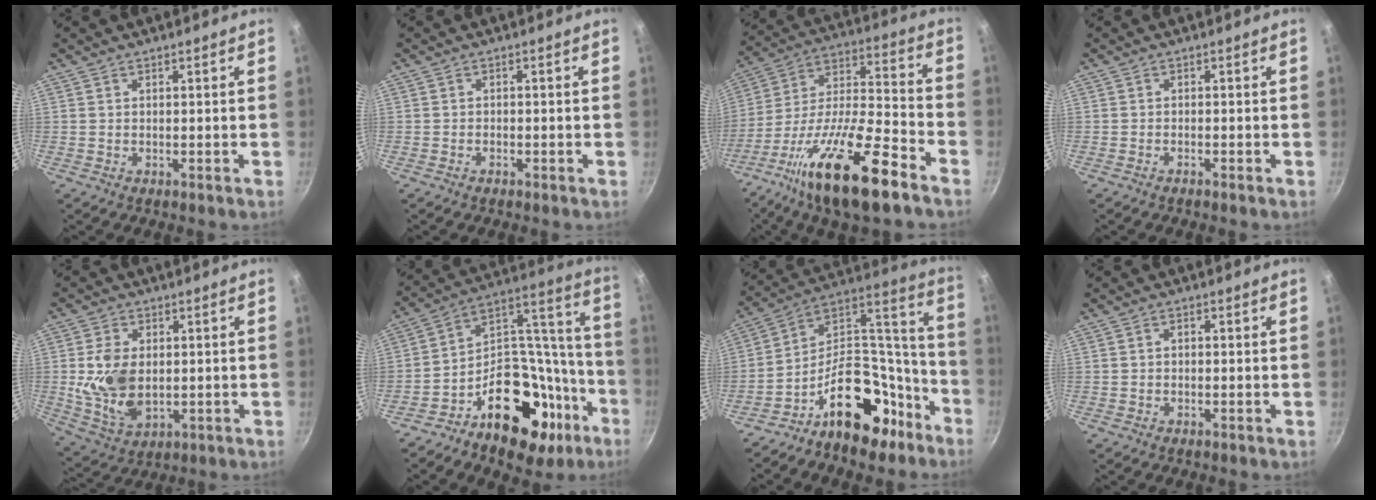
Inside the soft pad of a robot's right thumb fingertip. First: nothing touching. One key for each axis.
{"total": 0.9, "fx": -0.6, "fy": 0.3, "fz": 0.5, "tx": -0.014, "ty": 0.005, "tz": -0.012}
{"total": 23.3, "fx": -13.2, "fy": 6.2, "fz": 18.1, "tx": -0.299, "ty": 0.065, "tz": -0.239}
{"total": 0.7, "fx": -0.6, "fy": -0.2, "fz": 0.3, "tx": -0.017, "ty": 0.003, "tz": -0.010}
{"total": 11.4, "fx": 0.4, "fy": 7.4, "fz": 8.7, "tx": -0.157, "ty": -0.015, "tz": 0.020}
{"total": 27.4, "fx": -13.5, "fy": 16.8, "fz": 17.0, "tx": -0.194, "ty": 0.117, "tz": -0.200}
{"total": 21.2, "fx": -12.5, "fy": 11.8, "fz": 12.4, "tx": -0.134, "ty": 0.122, "tz": -0.198}
{"total": 0.9, "fx": -0.1, "fy": 0.5, "fz": 0.7, "tx": -0.015, "ty": 0.004, "tz": 0.001}